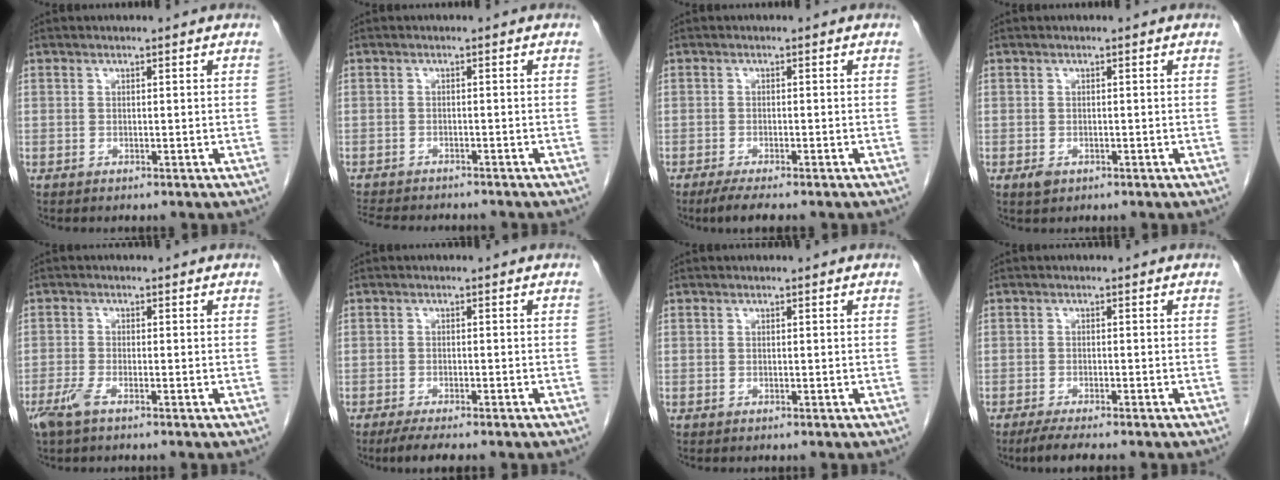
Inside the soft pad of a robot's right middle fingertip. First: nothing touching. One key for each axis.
{"total": 10.1, "fx": -9.0, "fy": 2.4, "fz": 3.9, "tx": -0.072, "ty": -0.010, "tz": -0.123}
{"total": 4.6, "fx": -3.6, "fy": 0.6, "fz": 2.9, "tx": -0.046, "ty": -0.012, "tz": -0.053}
{"total": 1.1, "fx": -0.4, "fy": 0.7, "fz": 0.8, "tx": -0.015, "ty": -0.001, "tz": -0.001}
{"total": 2.9, "fx": -1.8, "fy": 0.4, "fz": 2.2, "tx": -0.057, "ty": -0.008, "tz": -0.040}
{"total": 5.4, "fx": -4.3, "fy": 0.7, "fz": 3.3, "tx": -0.048, "ty": -0.012, "tz": -0.061}
{"total": 0.0}
{"total": 4.8, "fx": -3.8, "fy": 0.3, "fz": 2.9, "tx": -0.048, "ty": -0.012, "tz": -0.058}